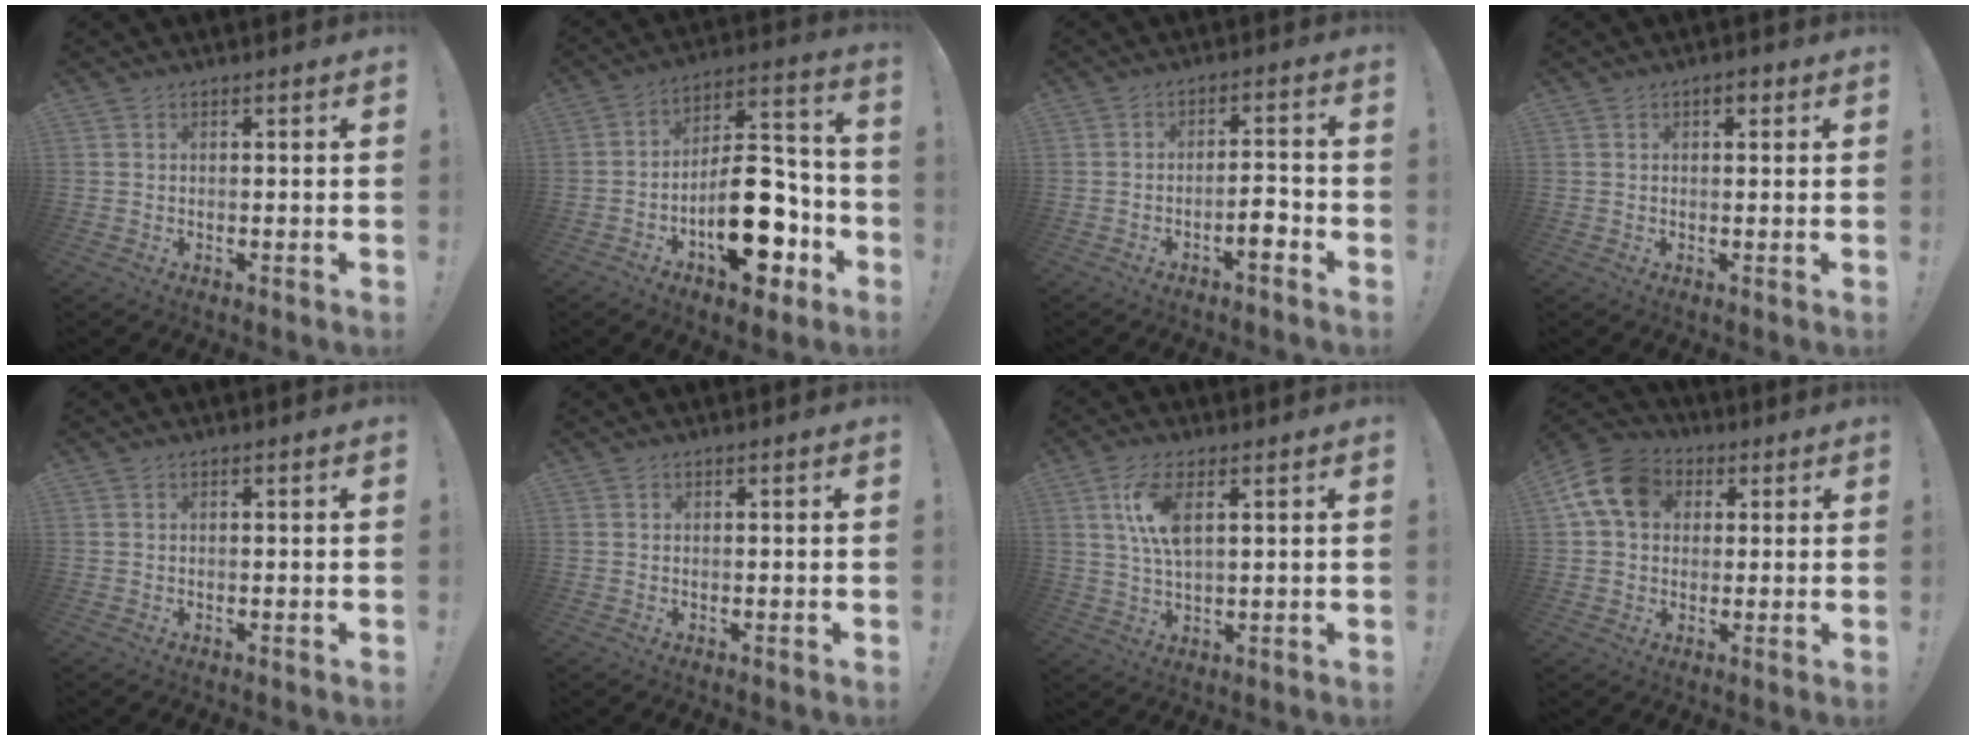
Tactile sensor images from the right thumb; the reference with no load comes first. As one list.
[{"total": 20.5, "force": [-8.5, 10.5, 15.5], "torque": [-0.224, 0.069, -0.121]}, {"total": 5.8, "force": [-3.5, 1.5, 4.4], "torque": [-0.064, 0.016, -0.059]}, {"total": 2.0, "force": [0.8, 1.1, 1.5], "torque": [-0.016, 0.001, 0.009]}, {"total": 0.0}, {"total": 0.0}, {"total": 9.3, "force": [3.0, 3.6, 8.1], "torque": [-0.161, -0.005, 0.053]}, {"total": 13.5, "force": [3.9, 10.2, 7.8], "torque": [-0.138, 0.000, 0.079]}]